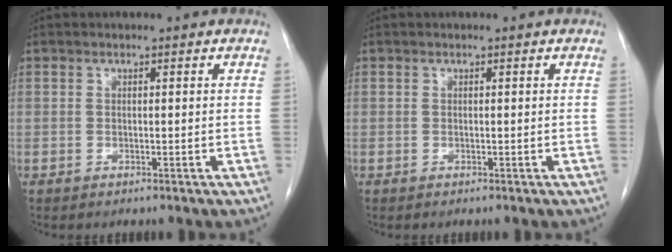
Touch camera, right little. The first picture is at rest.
{"total": 0.0}